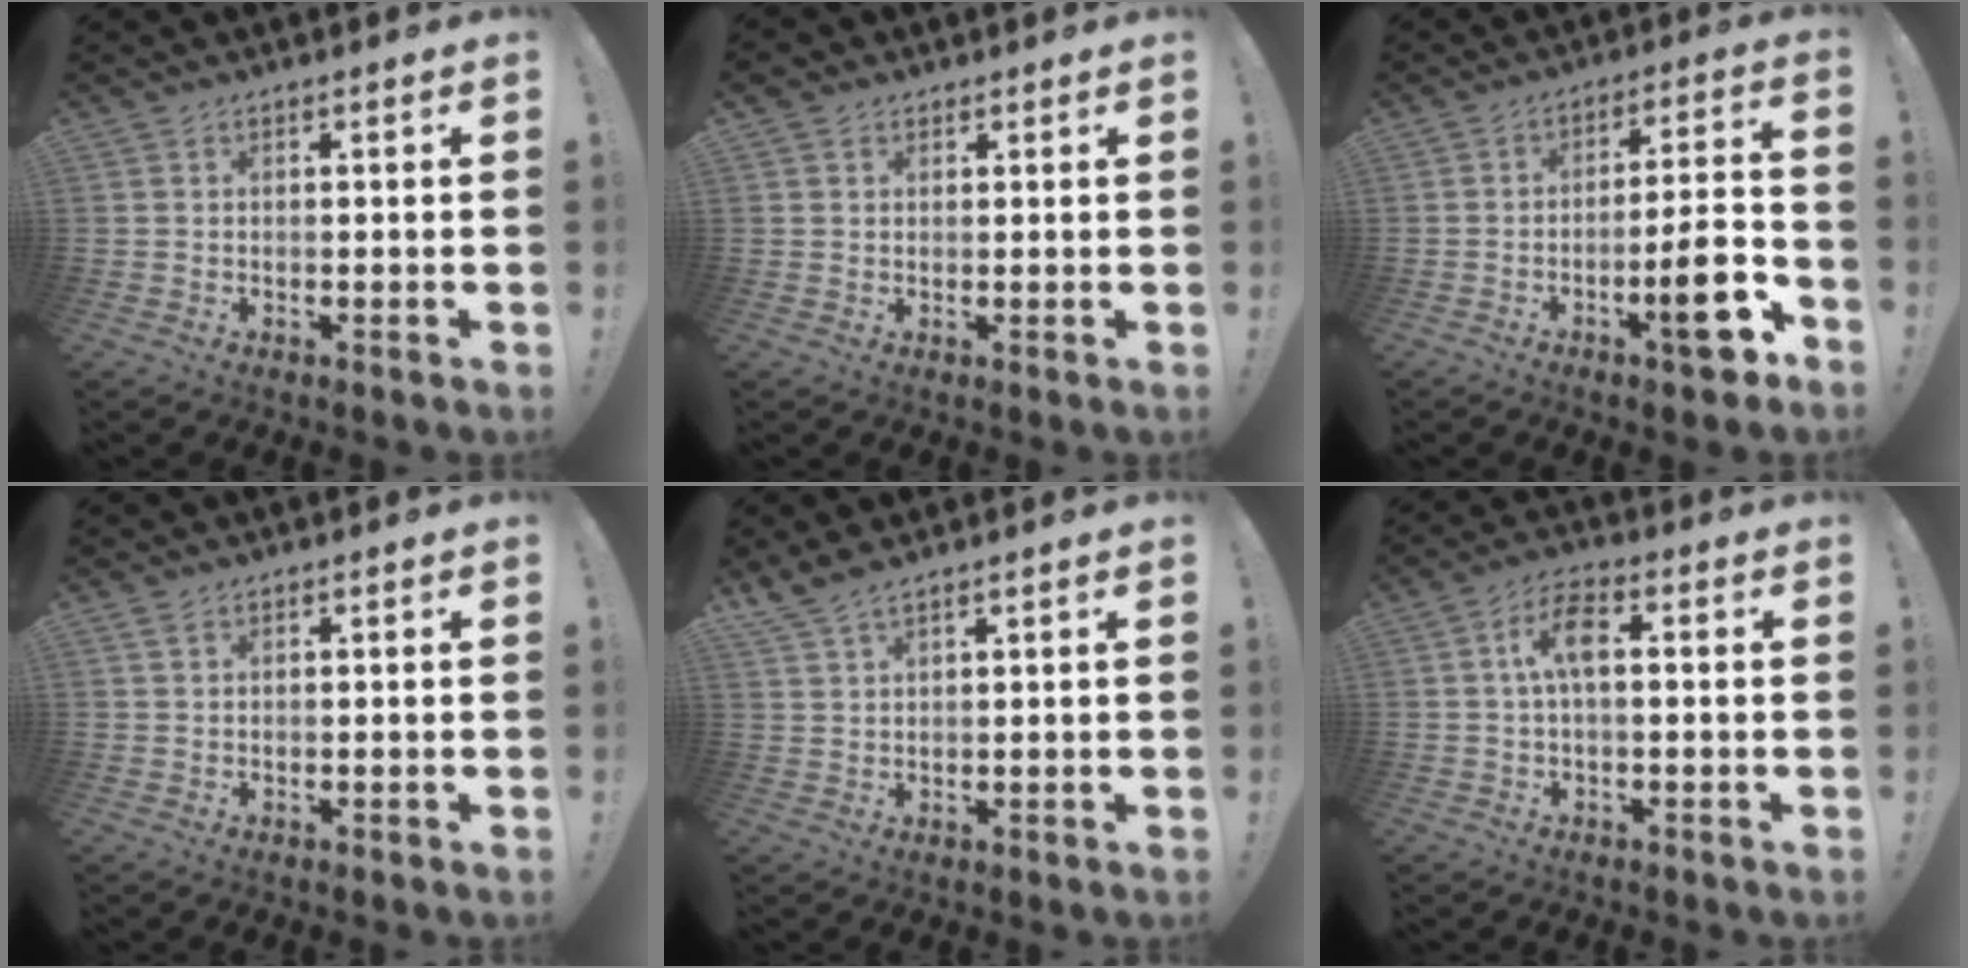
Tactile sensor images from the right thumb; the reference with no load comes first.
{"total": 2.3, "force": [1.4, 1.8, 0.5], "torque": [-0.004, -0.004, 0.027]}
{"total": 14.6, "force": [-6.5, 3.5, 12.6], "torque": [-0.159, 0.028, -0.097]}
{"total": 1.2, "force": [0.8, 0.6, 0.7], "torque": [-0.015, 0.002, 0.015]}
{"total": 3.7, "force": [3.2, 0.2, 1.8], "torque": [-0.046, -0.014, 0.062]}
{"total": 7.9, "force": [1.0, 3.6, 7.0], "torque": [-0.126, 0.012, 0.018]}